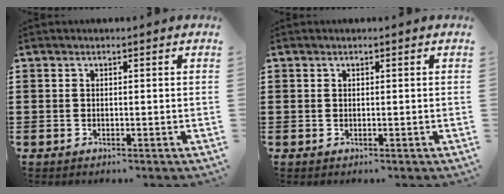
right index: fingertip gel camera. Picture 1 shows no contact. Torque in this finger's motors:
{"motor_torque": [-0.14, 1.31, -0.01, -0.01]}